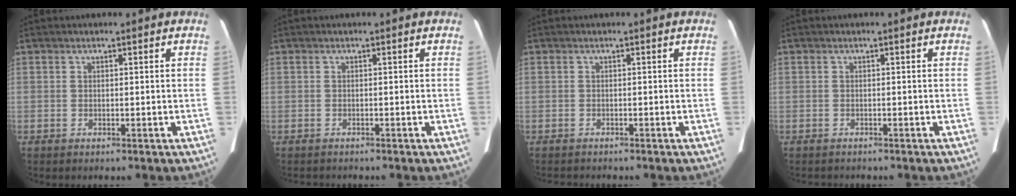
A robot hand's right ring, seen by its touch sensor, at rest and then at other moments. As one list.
[{"total": 1.6, "force": [-1.5, 0.5, 0.4], "torque": [-0.012, -0.003, -0.017]}, {"total": 1.9, "force": [-1.8, 0.5, 0.5], "torque": [-0.011, -0.006, -0.021]}, {"total": 1.6, "force": [-1.5, 0.5, 0.4], "torque": [-0.012, -0.003, -0.017]}]